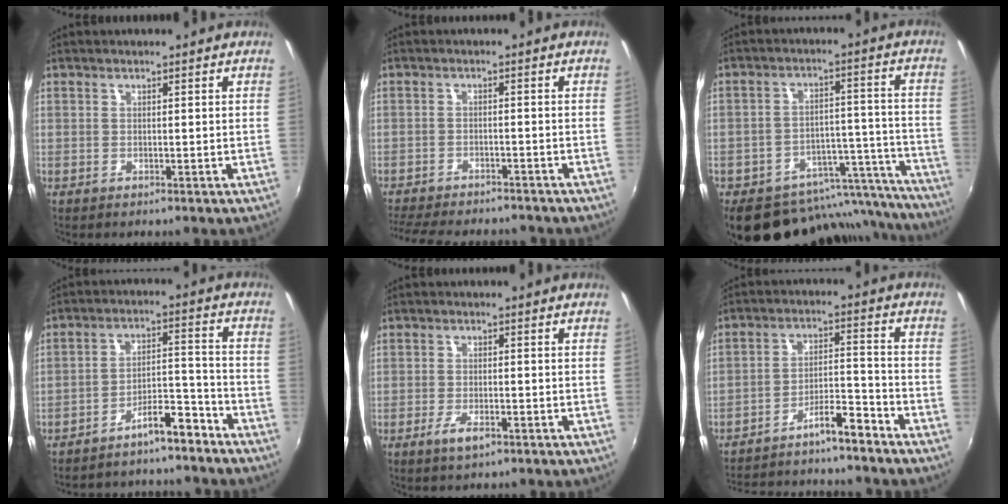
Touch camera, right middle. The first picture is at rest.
{"total": 12.9, "force": [-11.3, 3.5, 5.1], "torque": [-0.123, -0.017, -0.170]}
{"total": 21.1, "force": [-17.8, 9.4, 6.4], "torque": [-0.104, 0.051, -0.221]}
{"total": 10.3, "force": [-9.1, 3.0, 3.7], "torque": [-0.069, 0.047, -0.124]}
{"total": 3.6, "force": [-2.1, 1.2, 2.7], "torque": [-0.060, -0.006, -0.038]}
{"total": 11.6, "force": [-10.6, 1.1, 4.5], "torque": [-0.091, 0.037, -0.170]}